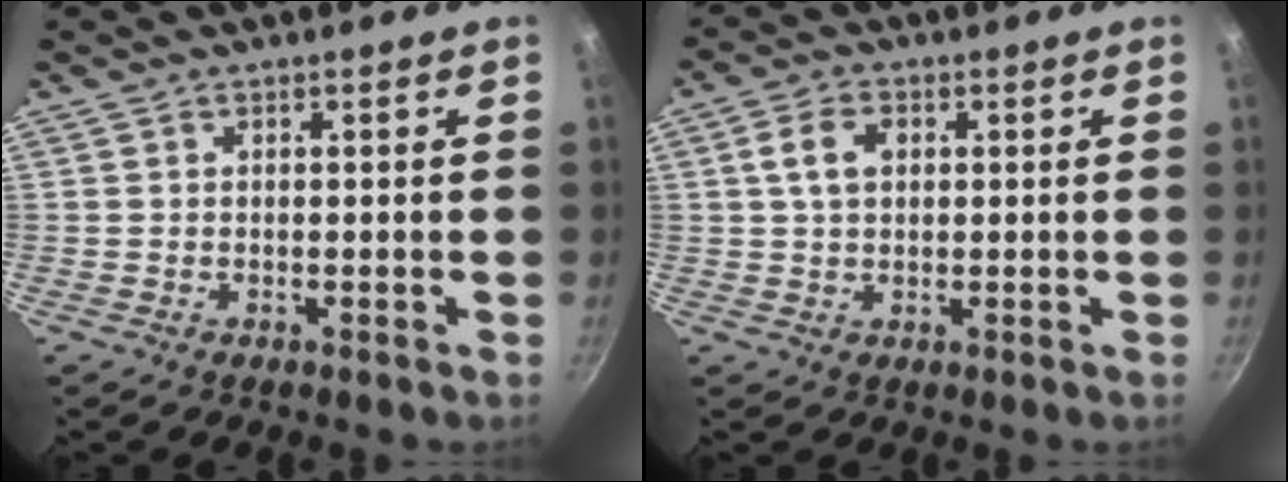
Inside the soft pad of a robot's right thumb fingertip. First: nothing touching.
{"total": 5.5, "force": [1.4, 3.7, 3.8], "torque": [-0.057, 0.006, 0.024]}